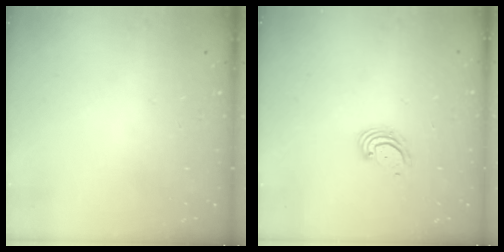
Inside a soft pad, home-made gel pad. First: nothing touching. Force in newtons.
{"total": 2.9, "press": 2.9, "slide": 0.1}